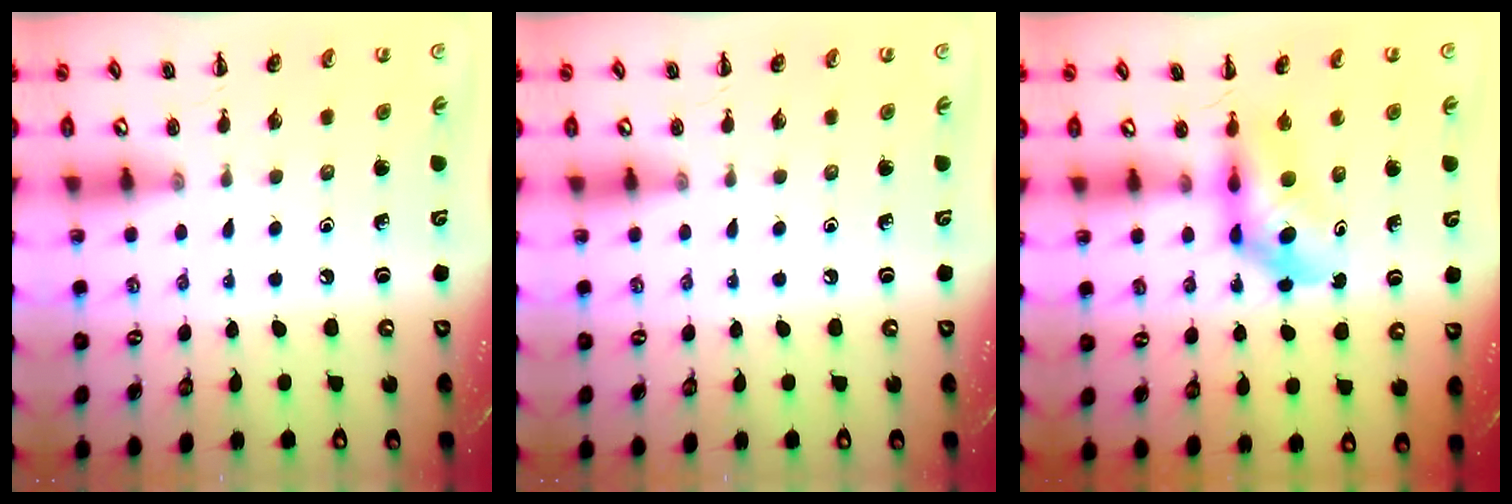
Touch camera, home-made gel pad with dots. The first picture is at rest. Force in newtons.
{"total": 0.0}
{"total": 5.4, "press": 5.3, "slide": 1.0}